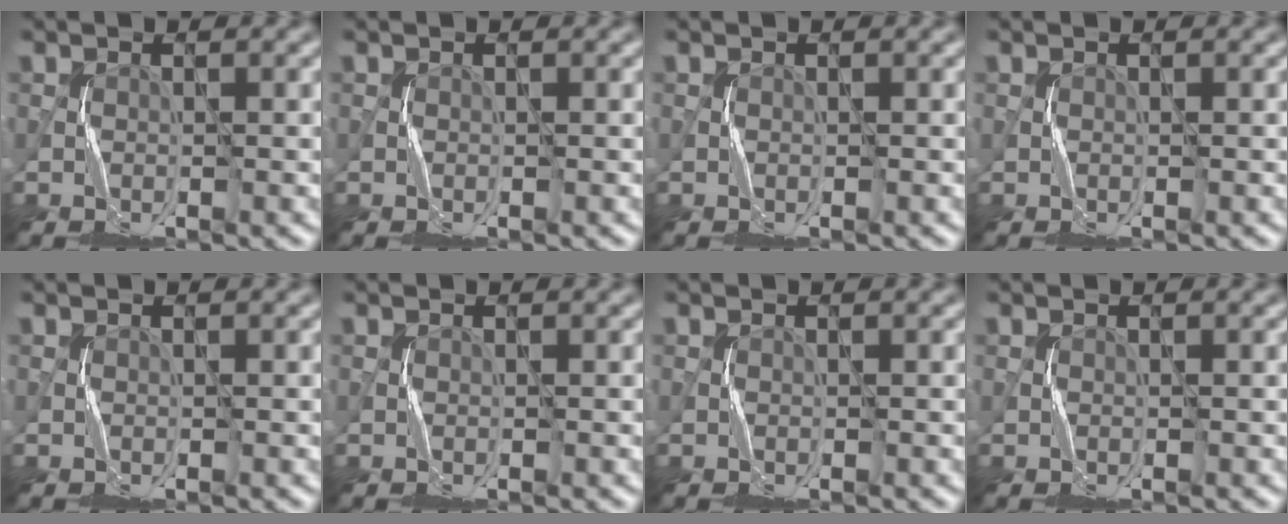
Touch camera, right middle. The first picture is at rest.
{"total": 0.0}
{"total": 0.0}
{"total": 0.0}
{"total": 0.0}
{"total": 0.0}
{"total": 0.0}
{"total": 0.0}